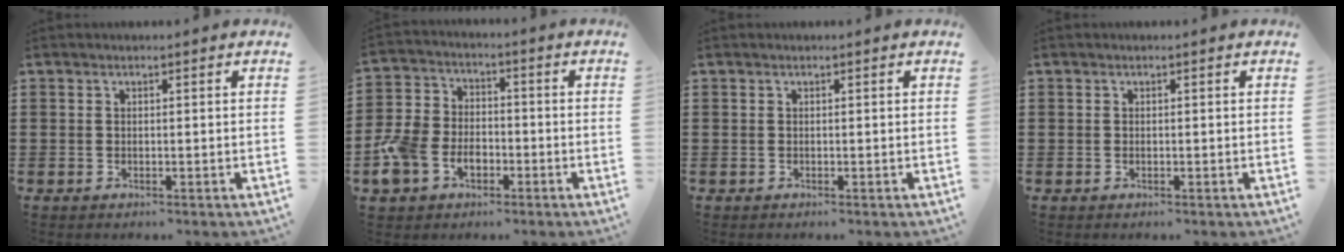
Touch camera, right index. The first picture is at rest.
{"total": 6.8, "force": [-2.9, 5.2, 3.3], "torque": [-0.105, 0.008, -0.062]}
{"total": 0.0}
{"total": 0.0}